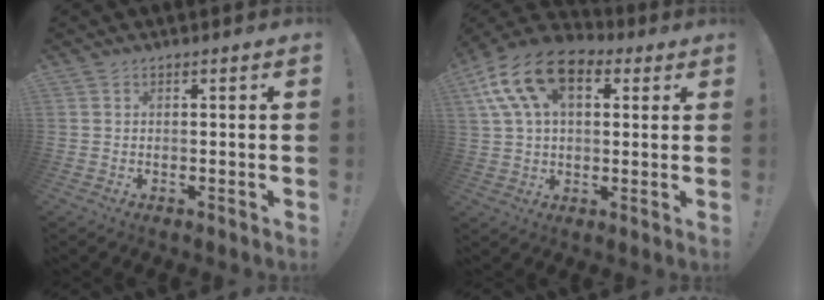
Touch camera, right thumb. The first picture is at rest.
{"total": 17.8, "force": [7.5, 10.9, 11.9], "torque": [-0.230, -0.023, 0.133]}